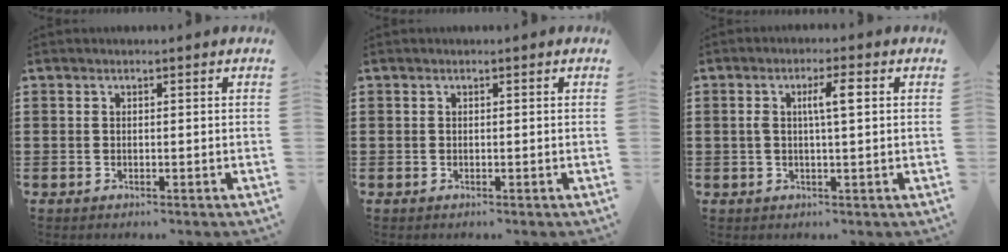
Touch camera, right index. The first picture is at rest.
{"total": 0.0}
{"total": 4.0, "force": [0.8, 0.7, 3.9], "torque": [-0.075, 0.006, 0.008]}